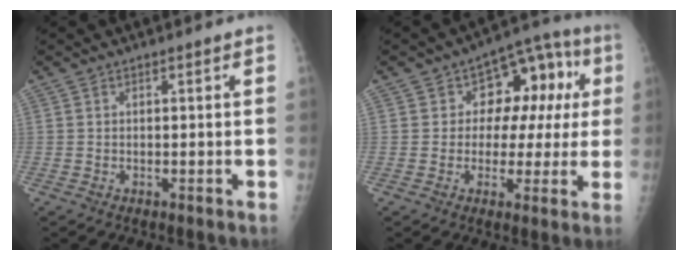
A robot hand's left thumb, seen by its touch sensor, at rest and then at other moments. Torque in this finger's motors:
{"motor_torque": [-0.19, 0.49, -0.03, -0.10, 0.01]}